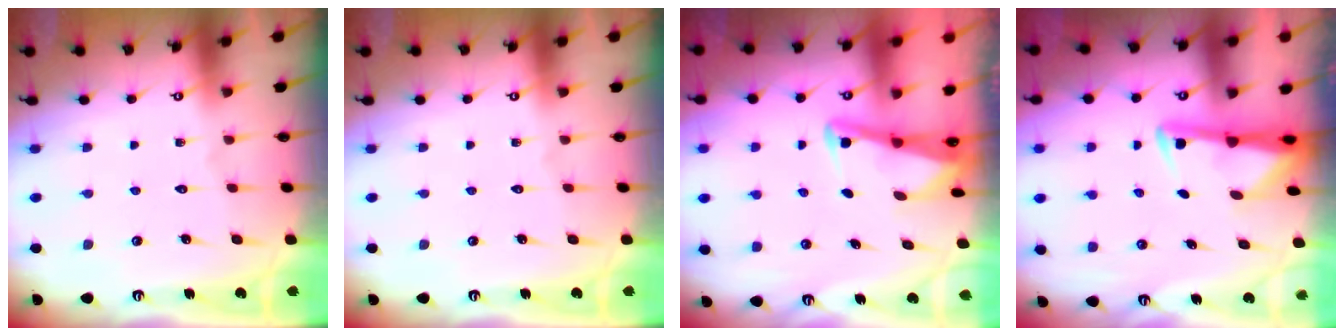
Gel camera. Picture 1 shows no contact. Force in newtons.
{"total": 0.0}
{"total": 2.8, "press": 2.8, "slide": 0.4}
{"total": 3.0, "press": 2.9, "slide": 0.6}